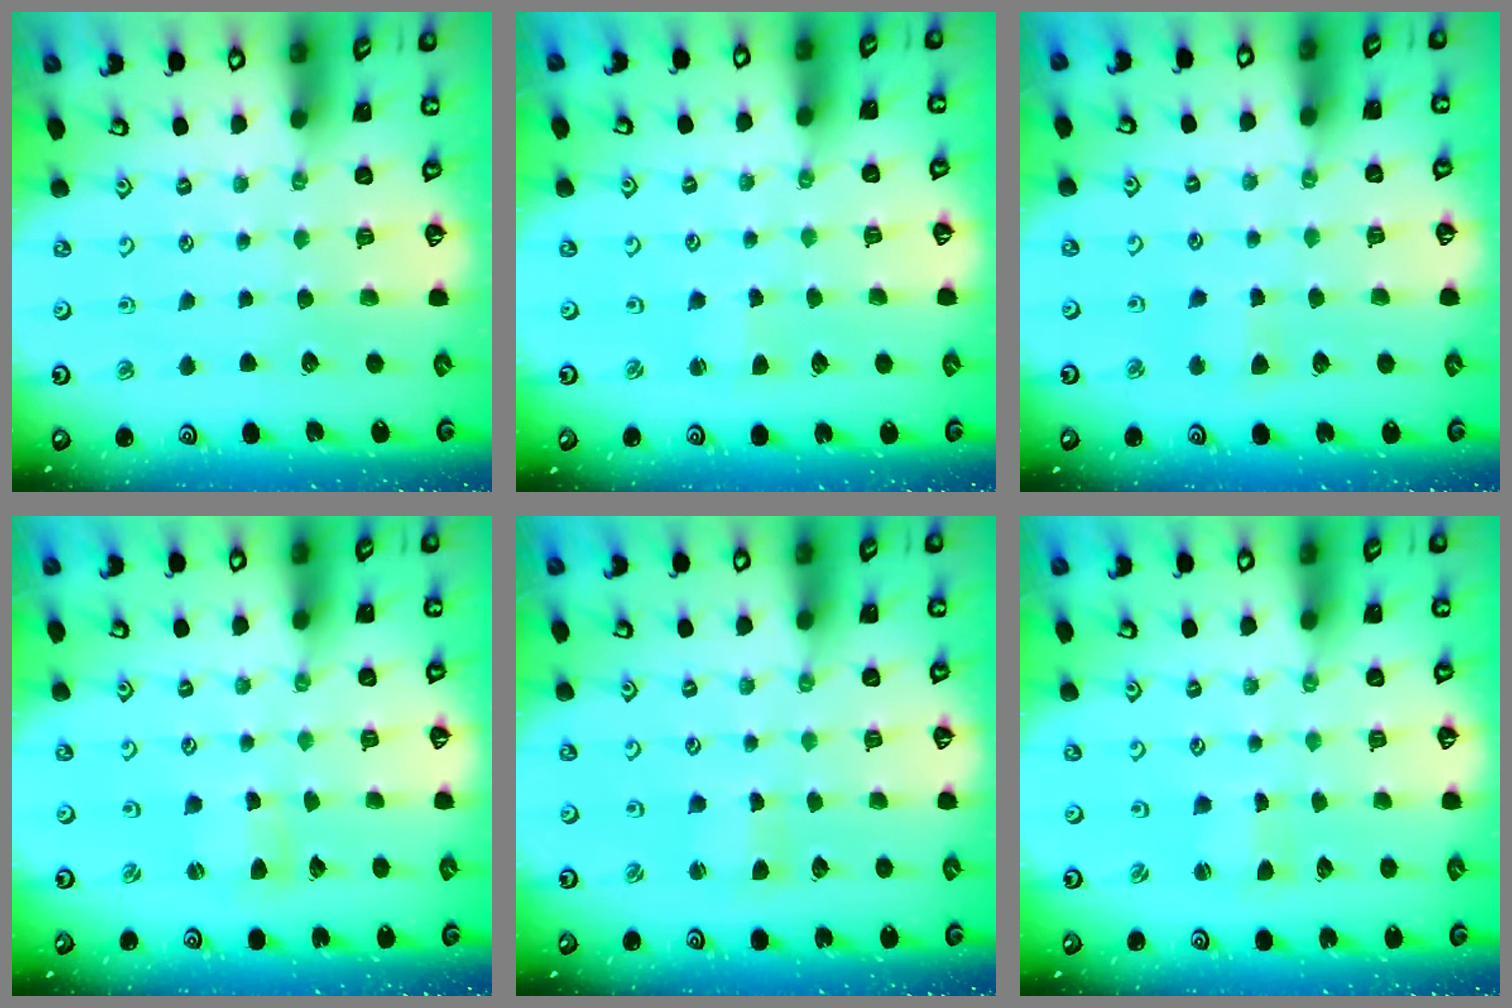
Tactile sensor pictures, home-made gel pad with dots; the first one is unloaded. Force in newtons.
{"total": 1.8, "press": 1.8, "slide": 0.3}
{"total": 2.7, "press": 2.6, "slide": 0.8}
{"total": 1.1, "press": 1.1, "slide": 0.2}
{"total": 1.7, "press": 1.7, "slide": 0.2}
{"total": 0.6, "press": 0.6, "slide": 0.0}